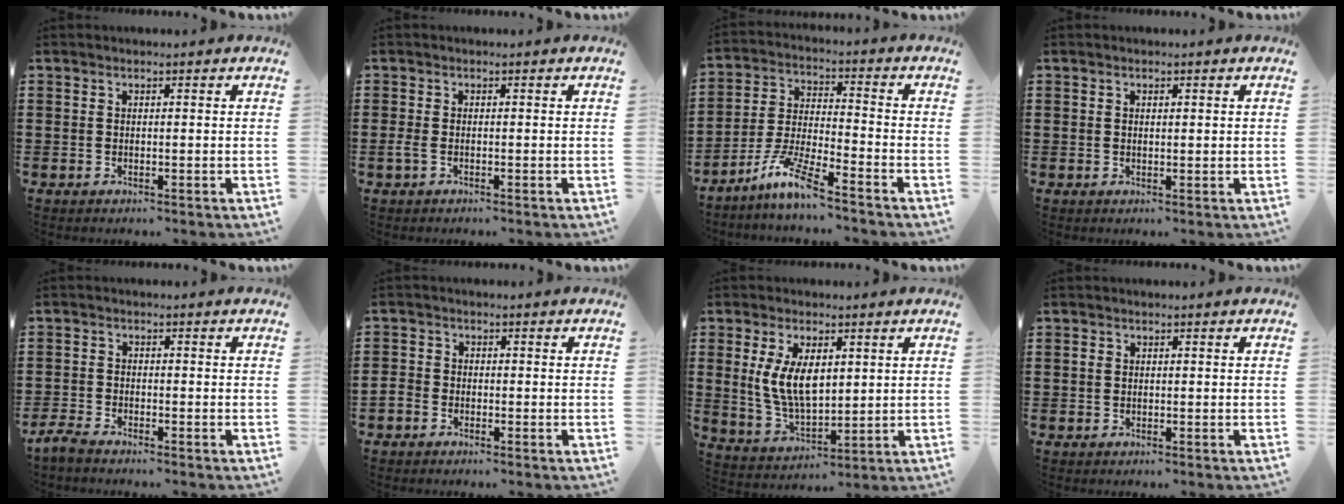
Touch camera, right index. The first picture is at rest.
{"total": 1.2, "force": [-0.7, 0.4, 0.9], "torque": [-0.027, -0.006, -0.015]}
{"total": 8.3, "force": [-6.5, 0.5, 5.2], "torque": [-0.123, -0.010, -0.131]}
{"total": 0.6, "force": [0.3, 0.3, 0.5], "torque": [-0.009, 0.001, 0.006]}
{"total": 2.3, "force": [-2.3, 0.1, 0.4], "torque": [-0.024, -0.002, -0.051]}
{"total": 2.0, "force": [-1.5, 1.2, 0.5], "torque": [-0.020, 0.002, -0.033]}
{"total": 8.3, "force": [1.7, 4.5, 6.8], "torque": [-0.151, 0.008, 0.029]}
{"total": 0.8, "force": [-0.2, 0.6, 0.4], "torque": [-0.016, 0.001, -0.007]}